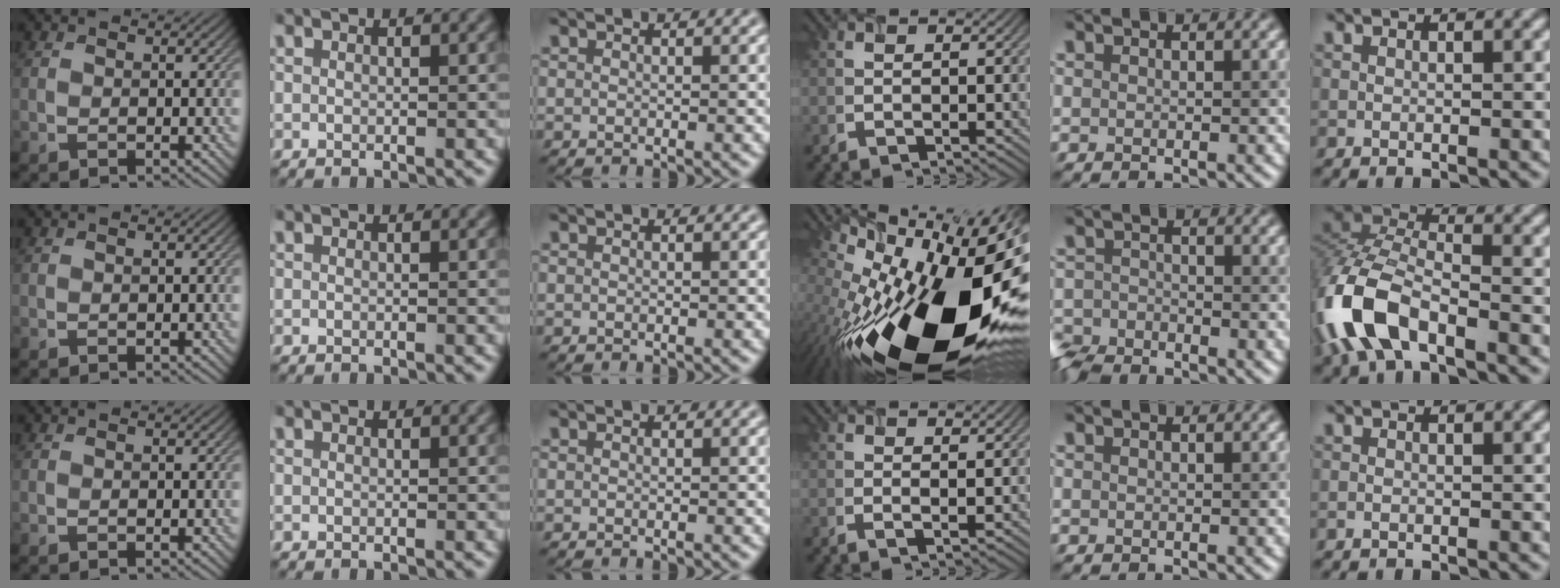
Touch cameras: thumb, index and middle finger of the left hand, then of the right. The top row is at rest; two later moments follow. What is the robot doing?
{"motion": "lift_and_place", "object": "timer"}